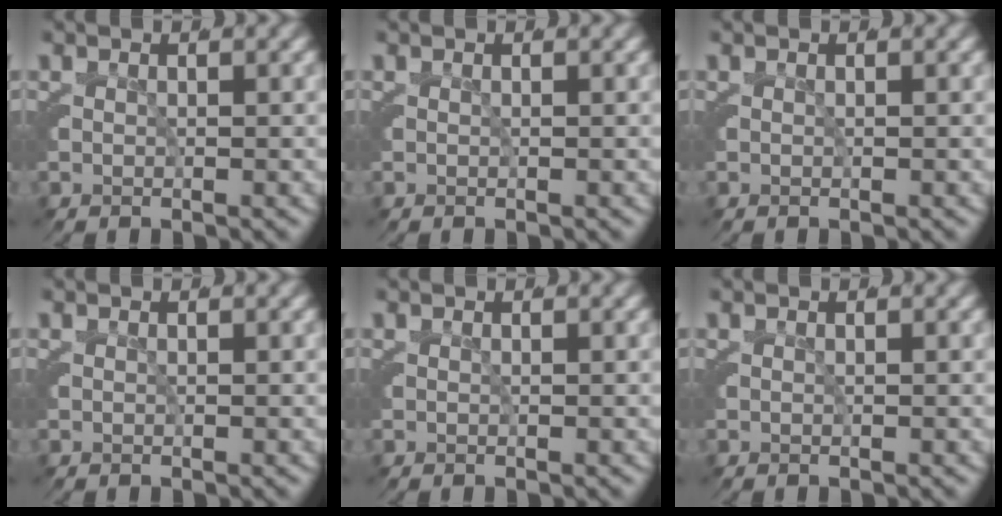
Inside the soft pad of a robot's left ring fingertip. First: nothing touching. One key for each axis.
{"total": 0.0}
{"total": 0.0}
{"total": 0.0}
{"total": 0.0}
{"total": 0.0}